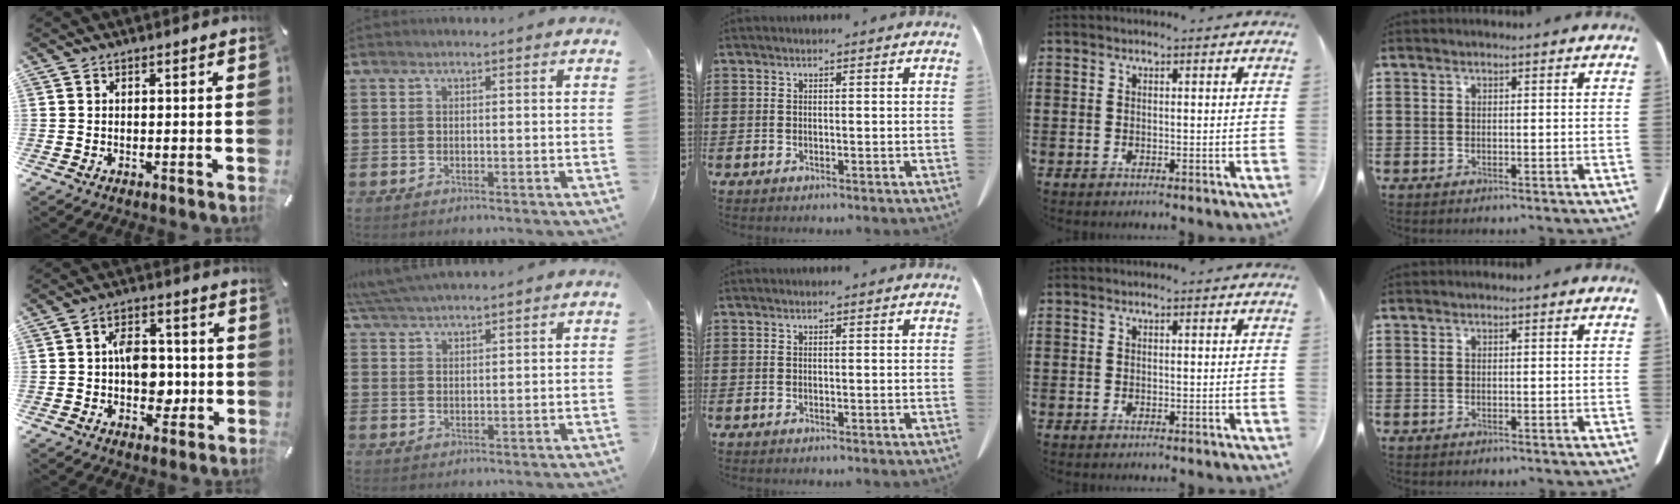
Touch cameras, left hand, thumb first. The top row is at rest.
{"thumb": {"total": 8.5, "force": [-0.8, 6.2, 5.8], "torque": [-0.085, 0.009, -0.012]}, "index": {"total": 4.2, "force": [4.0, 0.0, 1.2], "torque": [-0.034, -0.005, 0.075]}}